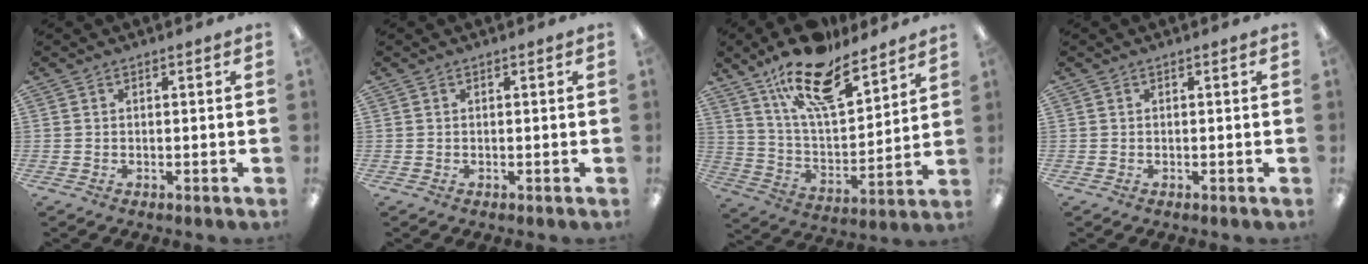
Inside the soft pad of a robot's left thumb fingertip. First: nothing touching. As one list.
[{"total": 0.0}, {"total": 19.2, "force": [14.0, 6.9, 11.2], "torque": [-0.190, -0.078, 0.240]}, {"total": 0.0}]